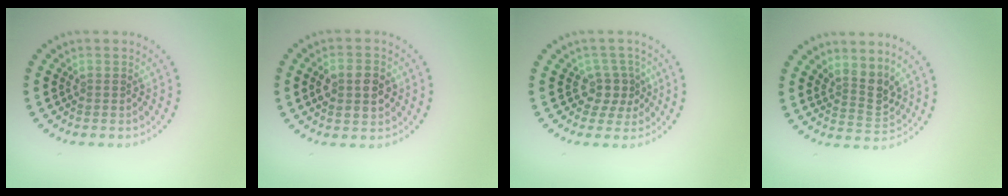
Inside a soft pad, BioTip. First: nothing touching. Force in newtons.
{"total": 3.8, "press": 3.8, "slide": 0.2}
{"total": 2.5, "press": 1.8, "slide": 1.8}
{"total": 2.7, "press": 2.0, "slide": 1.8}